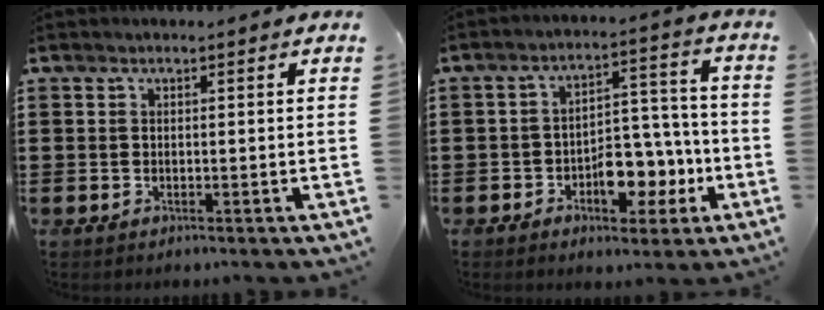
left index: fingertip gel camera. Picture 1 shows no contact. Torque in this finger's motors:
{"motor_torque": [1.08, 0.86, 0.42, 0.10]}